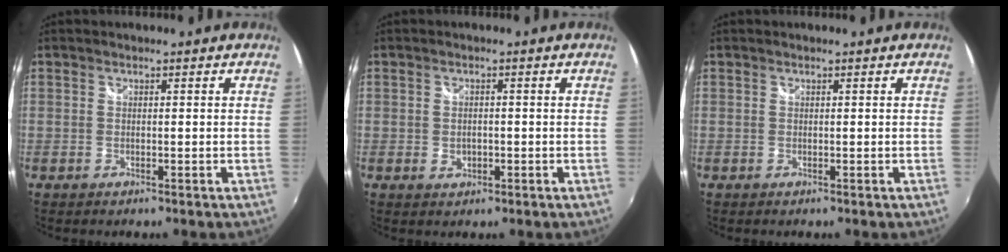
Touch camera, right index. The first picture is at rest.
{"total": 2.4, "force": [-0.6, 1.8, 1.4], "torque": [-0.025, -0.001, -0.009]}
{"total": 0.0}